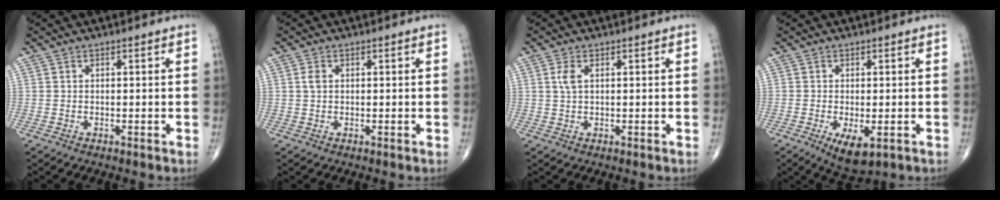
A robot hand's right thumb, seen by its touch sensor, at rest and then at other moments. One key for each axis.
{"total": 1.5, "fx": 0.3, "fy": 1.0, "fz": 1.1, "tx": -0.022, "ty": 0.002, "tz": 0.006}
{"total": 2.4, "fx": 0.7, "fy": 1.1, "fz": 2.0, "tx": -0.048, "ty": 0.005, "tz": 0.016}
{"total": 5.9, "fx": -2.1, "fy": 2.5, "fz": 4.9, "tx": -0.082, "ty": -0.013, "tz": -0.026}